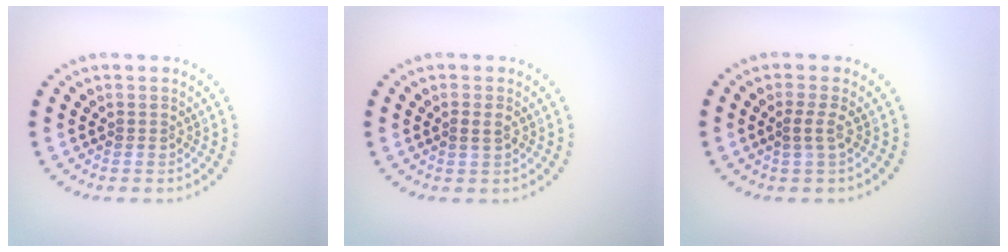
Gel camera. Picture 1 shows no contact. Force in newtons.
{"total": 1.0, "press": 1.0, "slide": 0.3}
{"total": 1.3, "press": 1.0, "slide": 0.9}